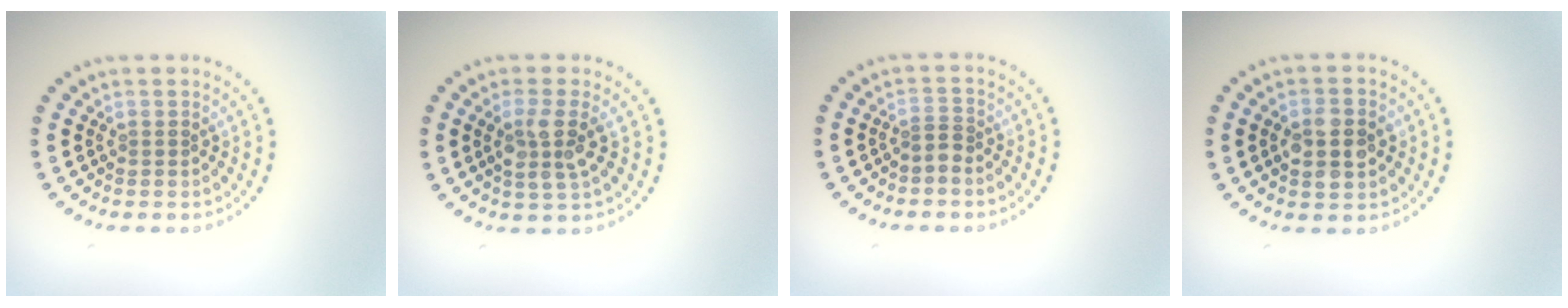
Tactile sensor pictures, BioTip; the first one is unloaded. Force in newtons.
{"total": 3.0, "press": 2.7, "slide": 1.3}
{"total": 1.4, "press": 0.9, "slide": 1.1}
{"total": 4.0, "press": 4.0, "slide": 0.1}